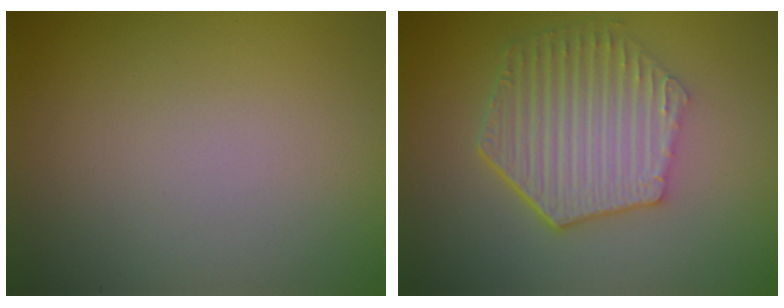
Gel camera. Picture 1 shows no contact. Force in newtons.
{"total": 6.0, "press": 4.5, "slide": 4.0}